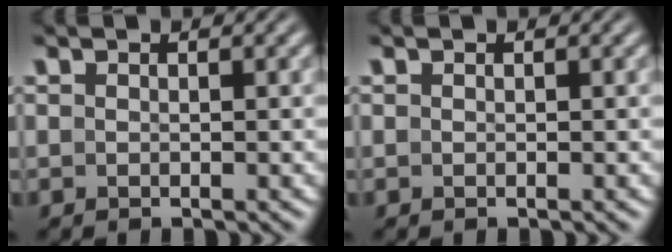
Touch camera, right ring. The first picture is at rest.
{"total": 0.0}